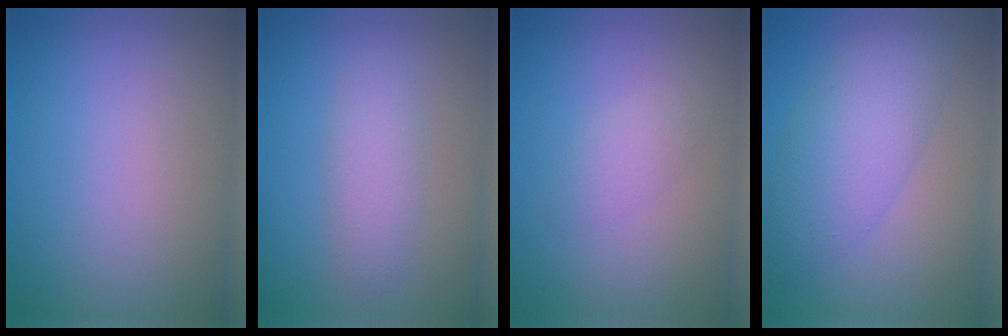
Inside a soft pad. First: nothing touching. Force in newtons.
{"total": 2.7, "press": 2.7, "slide": 0.1}
{"total": 1.4, "press": 1.4, "slide": 0.1}
{"total": 5.5, "press": 5.5, "slide": 0.3}